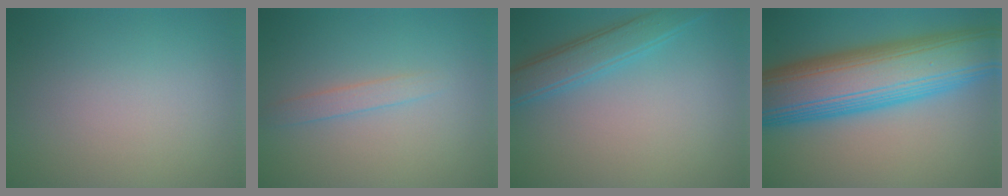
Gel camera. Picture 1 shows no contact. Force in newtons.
{"total": 1.3, "press": 1.3, "slide": 0.0}
{"total": 3.4, "press": 3.4, "slide": 0.2}
{"total": 13.2, "press": 13.2, "slide": 0.3}